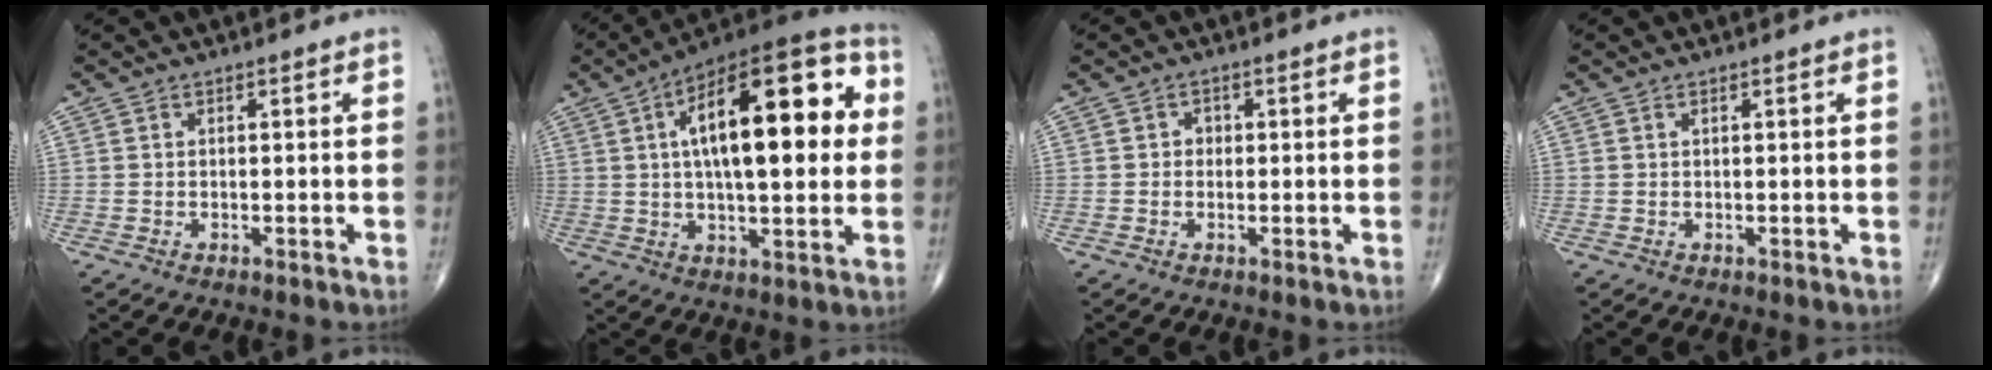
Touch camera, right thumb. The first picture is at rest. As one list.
[{"total": 24.6, "force": [4.8, 9.7, 22.1], "torque": [-0.322, 0.021, 0.062]}, {"total": 1.3, "force": [0.0, 1.2, 0.6], "torque": [0.001, 0.004, -0.005]}, {"total": 0.0}]